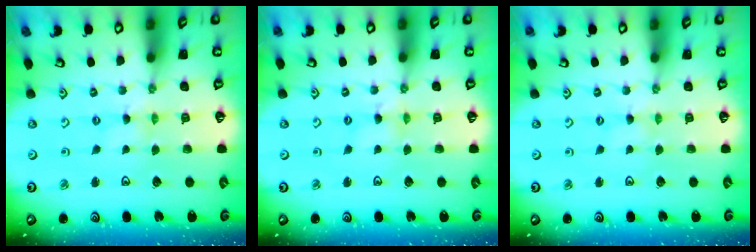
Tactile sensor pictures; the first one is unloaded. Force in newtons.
{"total": 1.8, "press": 1.8, "slide": 0.2}
{"total": 1.1, "press": 1.1, "slide": 0.2}